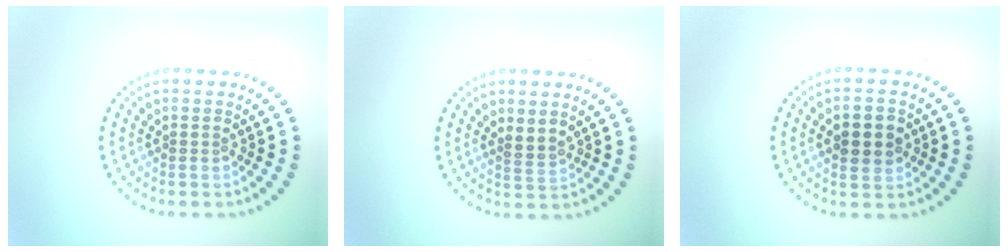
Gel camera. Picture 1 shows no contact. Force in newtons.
{"total": 1.4, "press": 1.3, "slide": 0.7}
{"total": 3.8, "press": 3.8, "slide": 0.3}